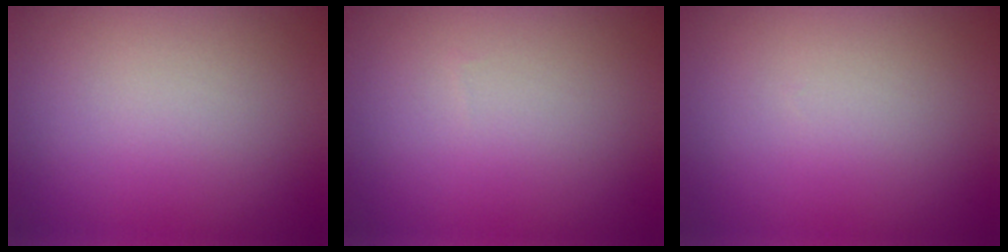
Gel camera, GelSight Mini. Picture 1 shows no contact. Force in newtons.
{"total": 0.0}
{"total": 0.0}